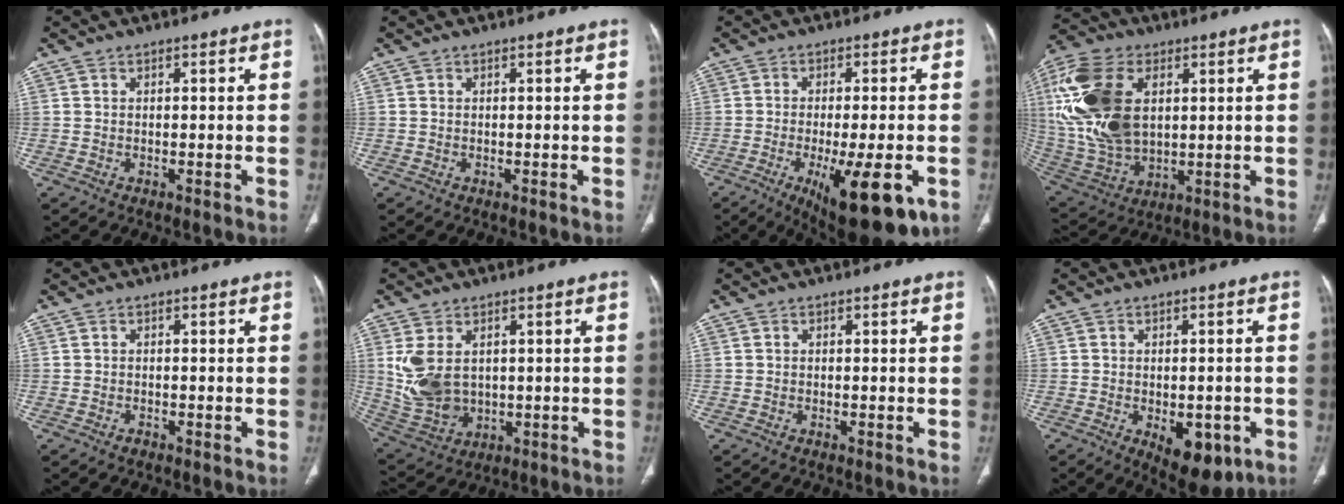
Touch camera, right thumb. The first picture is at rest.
{"total": 0.0}
{"total": 16.9, "force": [-6.7, 5.6, 14.5], "torque": [-0.185, -0.009, -0.084]}
{"total": 22.6, "force": [4.7, 13.9, 17.2], "torque": [-0.374, -0.014, 0.095]}
{"total": 0.9, "force": [-0.6, 0.6, 0.3], "torque": [-0.004, 0.002, -0.010]}
{"total": 10.9, "force": [1.7, 7.6, 7.6], "torque": [-0.152, -0.010, 0.056]}
{"total": 0.0}
{"total": 9.3, "force": [-3.4, 4.9, 7.2], "torque": [-0.077, 0.001, -0.031]}